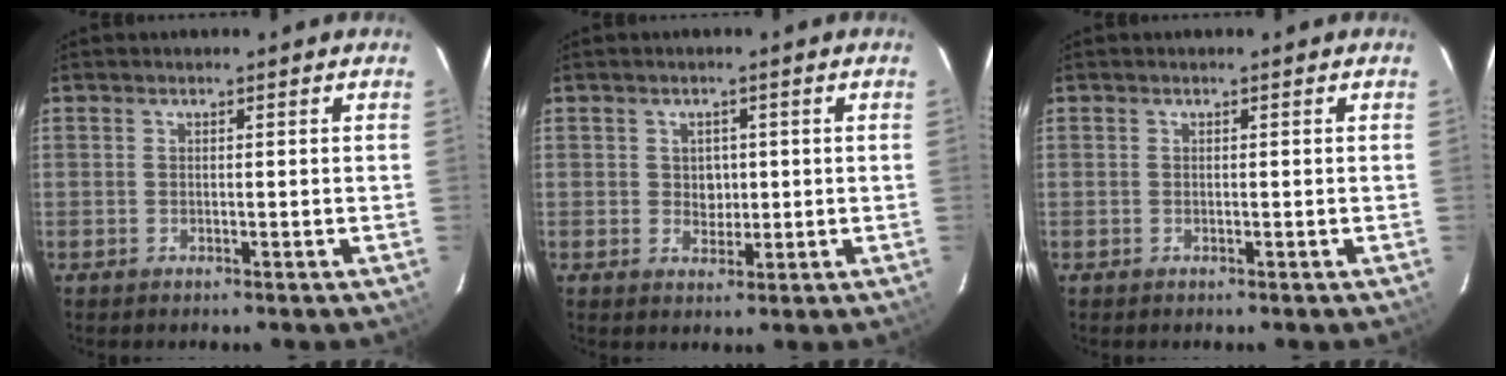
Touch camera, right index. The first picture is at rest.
{"total": 2.8, "force": [0.3, 2.6, 1.1], "torque": [-0.015, 0.003, 0.007]}
{"total": 0.0}